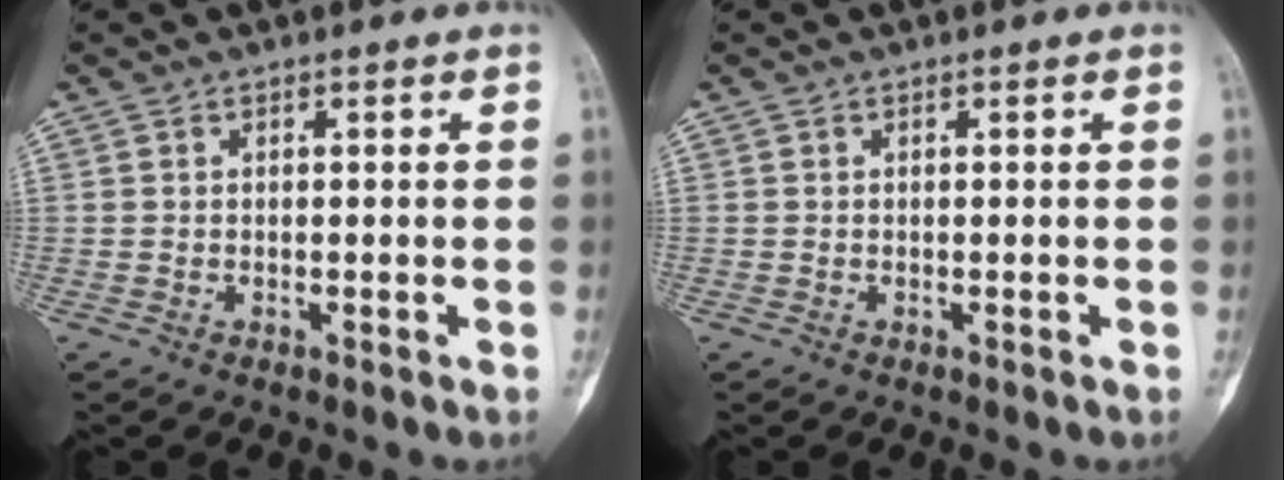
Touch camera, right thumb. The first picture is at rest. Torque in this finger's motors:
{"motor_torque": [0.22, 0.22, 0.03, -0.03, 0.00]}